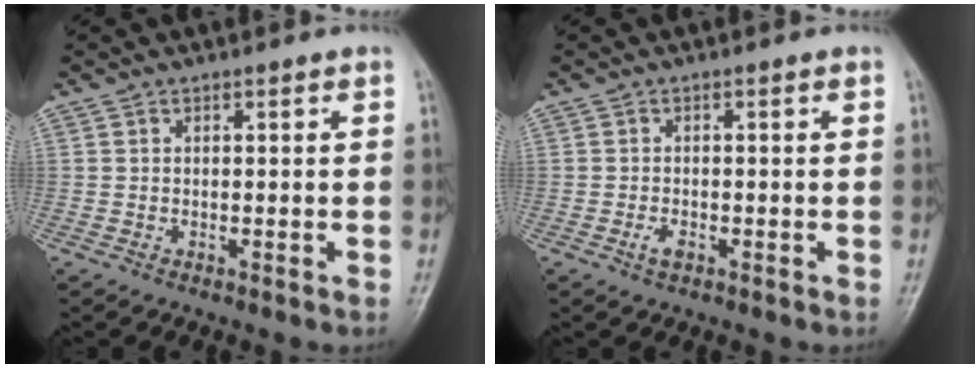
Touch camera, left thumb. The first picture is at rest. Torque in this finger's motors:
{"motor_torque": [-0.08, 0.07, 0.28, 0.14, 0.00]}